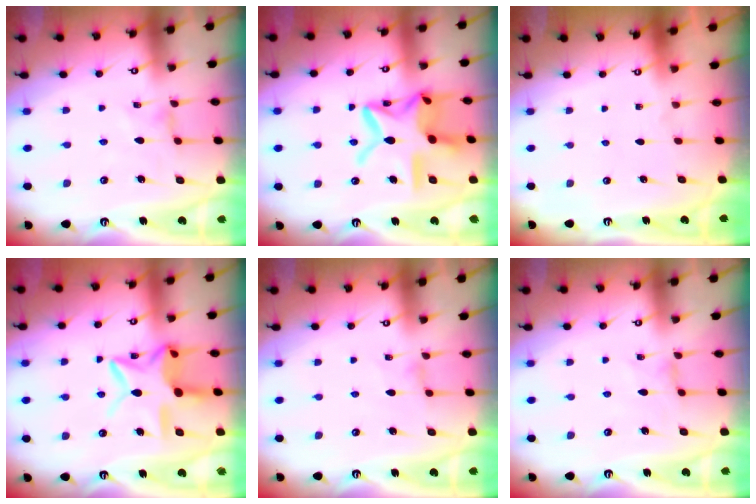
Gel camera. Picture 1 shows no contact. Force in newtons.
{"total": 19.0, "press": 18.9, "slide": 1.6}
{"total": 0.0}
{"total": 13.6, "press": 13.6, "slide": 1.1}
{"total": 0.9, "press": 0.8, "slide": 0.3}
{"total": 1.0, "press": 1.0, "slide": 0.2}